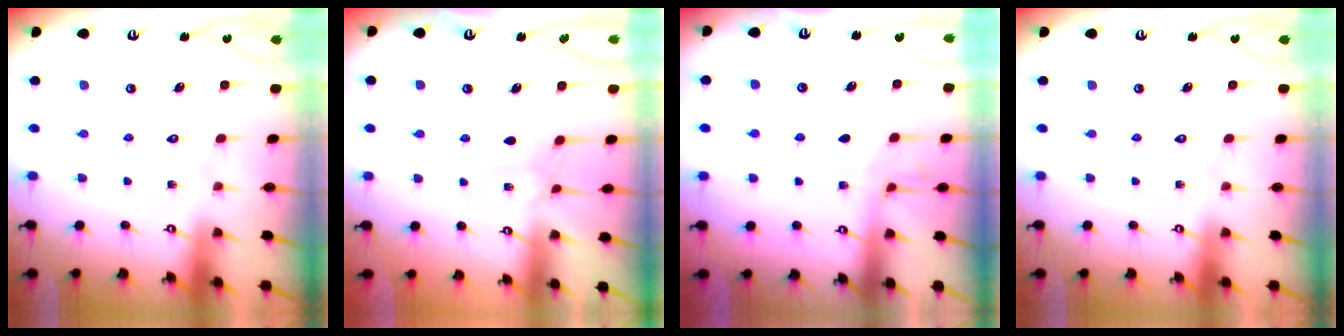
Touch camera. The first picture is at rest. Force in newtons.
{"total": 3.2, "press": 3.2, "slide": 0.2}
{"total": 5.2, "press": 5.1, "slide": 0.6}
{"total": 0.0}